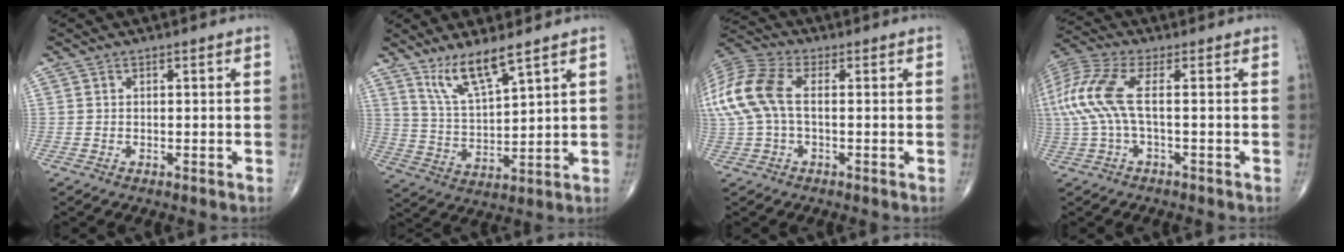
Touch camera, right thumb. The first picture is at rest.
{"total": 9.1, "force": [6.5, 1.5, 6.2], "torque": [-0.124, -0.047, 0.137]}
{"total": 14.1, "force": [0.9, 7.9, 11.6], "torque": [-0.292, 0.030, 0.017]}
{"total": 10.7, "force": [0.4, 3.5, 10.1], "torque": [-0.267, 0.027, 0.006]}